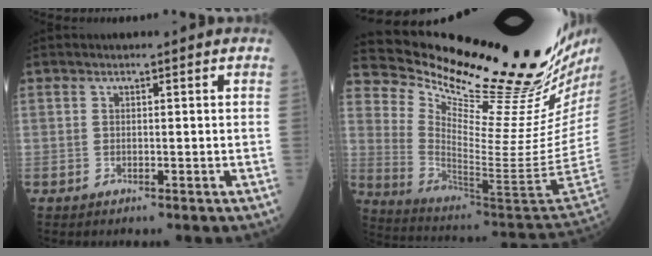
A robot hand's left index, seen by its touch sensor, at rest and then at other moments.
{"total": 29.0, "force": [24.8, -1.5, 15.0], "torque": [-0.245, -0.125, 0.369]}